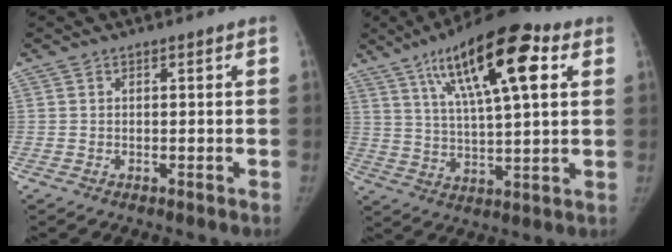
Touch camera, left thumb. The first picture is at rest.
{"total": 19.7, "force": [8.7, 6.3, 16.5], "torque": [-0.245, -0.010, 0.142]}